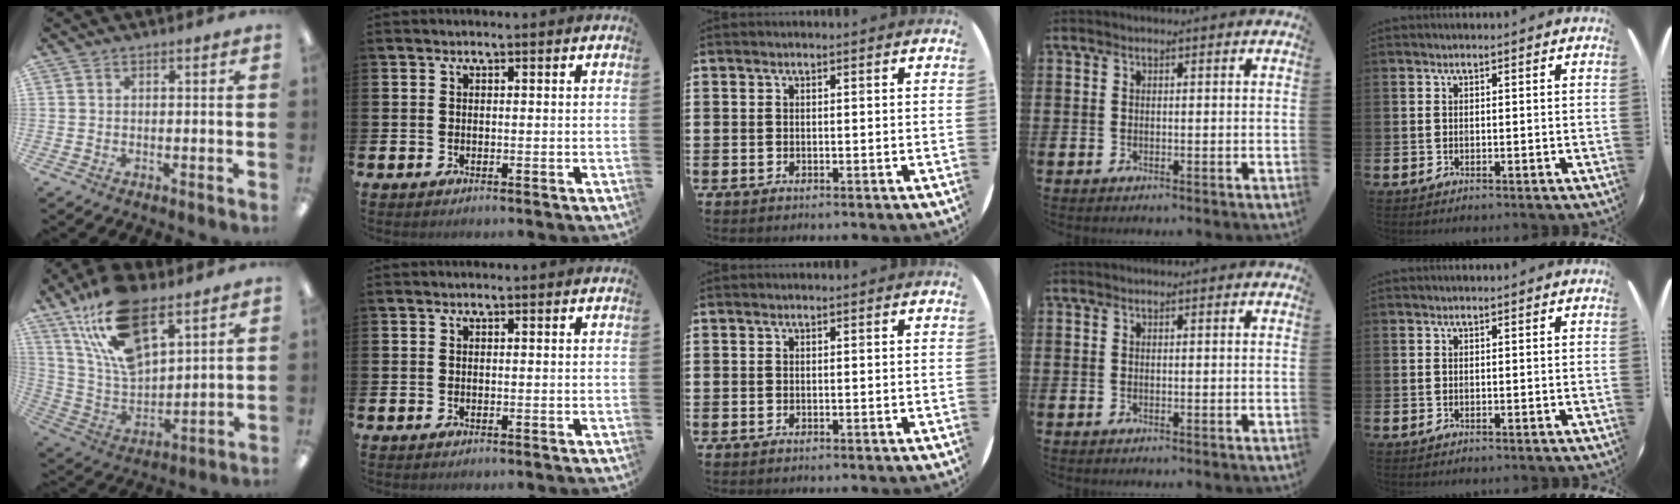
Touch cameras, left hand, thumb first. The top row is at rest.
{"thumb": {"total": 20.1, "force": [12.3, 9.3, 12.8], "torque": [-0.275, -0.051, 0.219]}}